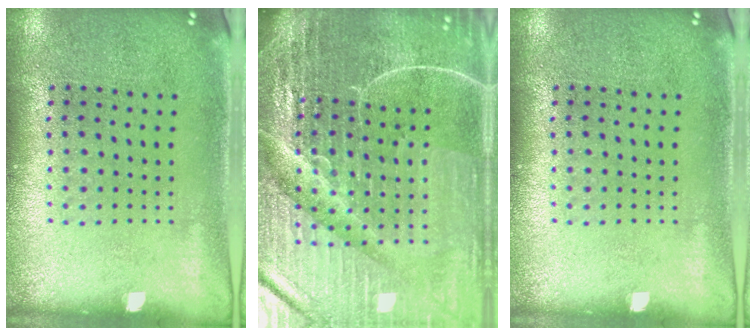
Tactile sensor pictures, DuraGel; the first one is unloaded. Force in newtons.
{"total": 7.1, "press": 6.1, "slide": 3.5}
{"total": 0.0}